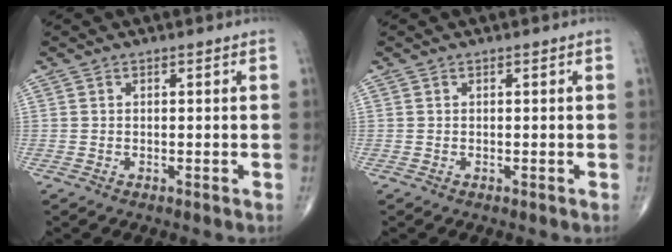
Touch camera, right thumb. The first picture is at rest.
{"total": 0.0}